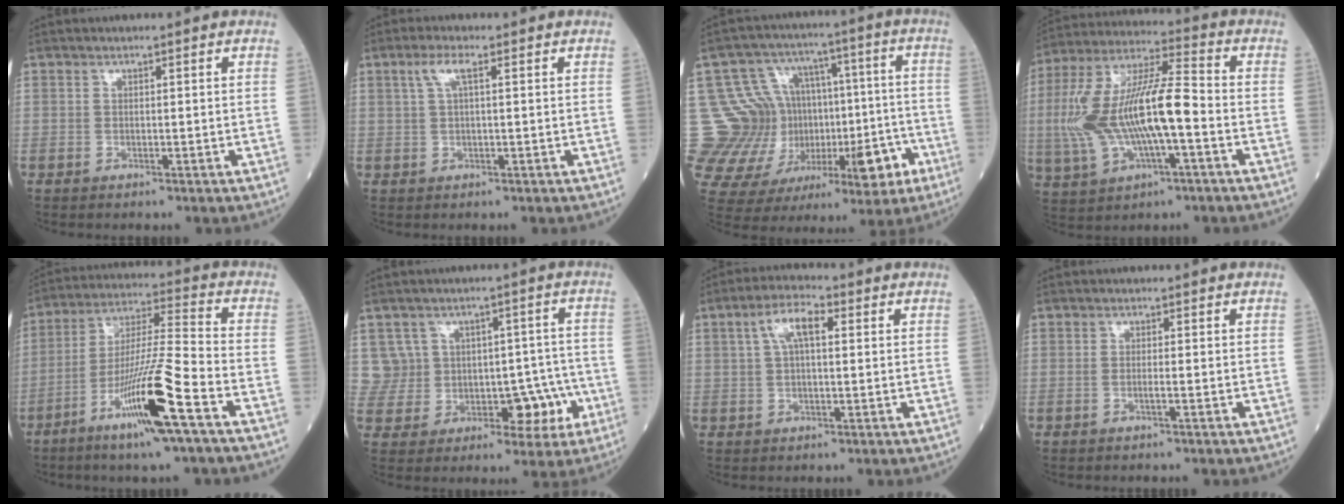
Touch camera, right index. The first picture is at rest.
{"total": 3.0, "force": [1.3, 0.5, 2.6], "torque": [-0.062, 0.014, 0.030]}
{"total": 22.1, "force": [-2.9, 15.6, 15.4], "torque": [-0.296, 0.051, -0.012]}
{"total": 16.9, "force": [-2.1, 4.4, 16.1], "torque": [-0.341, 0.016, -0.030]}
{"total": 14.6, "force": [-7.0, -0.6, 12.8], "torque": [-0.250, -0.017, -0.126]}
{"total": 9.6, "force": [0.1, 9.2, 2.6], "torque": [-0.020, 0.058, 0.027]}
{"total": 5.9, "force": [1.9, 2.0, 5.2], "torque": [-0.103, 0.021, 0.038]}
{"total": 0.7, "force": [-0.2, -0.2, 0.7], "torque": [-0.014, 0.001, -0.003]}